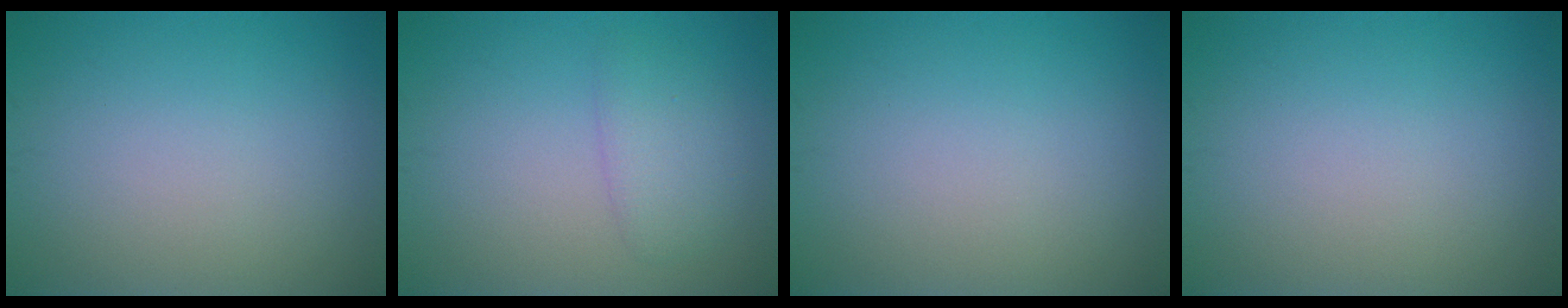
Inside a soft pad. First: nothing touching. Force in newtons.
{"total": 2.2, "press": 2.2, "slide": 0.2}
{"total": 0.0}
{"total": 0.0}